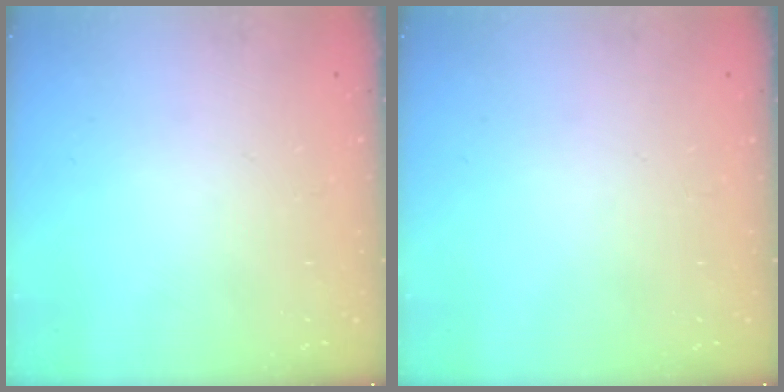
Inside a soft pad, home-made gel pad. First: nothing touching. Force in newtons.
{"total": 0.0}